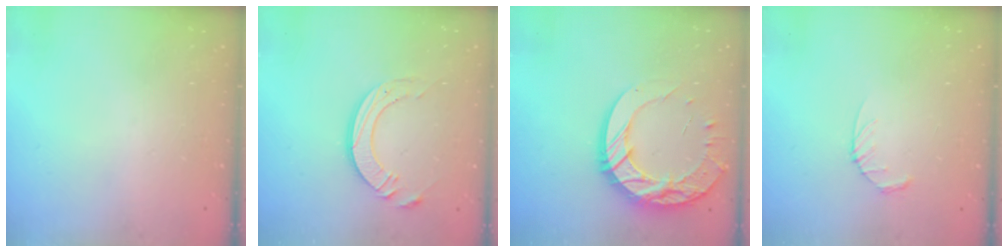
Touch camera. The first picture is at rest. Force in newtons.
{"total": 10.7, "press": 10.7, "slide": 1.1}
{"total": 20.4, "press": 20.3, "slide": 1.7}
{"total": 3.2, "press": 3.2, "slide": 0.5}